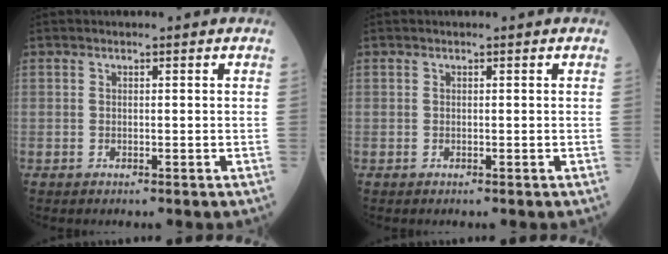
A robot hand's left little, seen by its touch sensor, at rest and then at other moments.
{"total": 0.0}